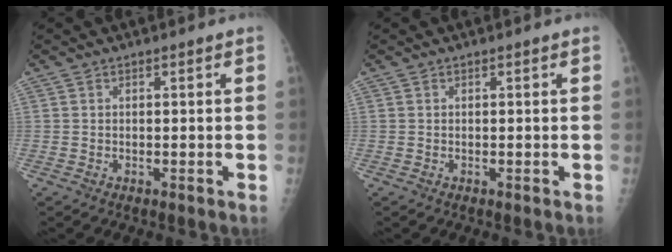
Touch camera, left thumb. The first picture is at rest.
{"total": 0.0}